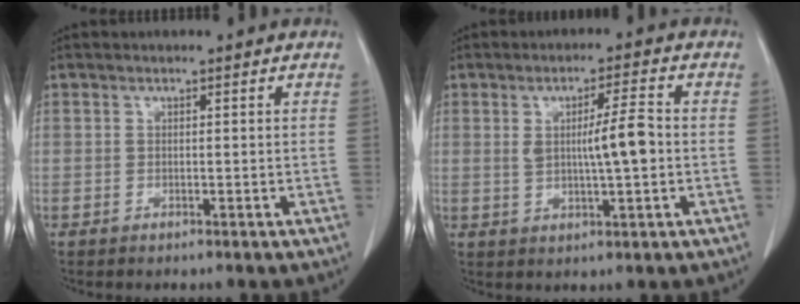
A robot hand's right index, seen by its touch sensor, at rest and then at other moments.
{"total": 6.3, "force": [0.2, 0.6, 6.3], "torque": [-0.105, 0.004, 0.005]}